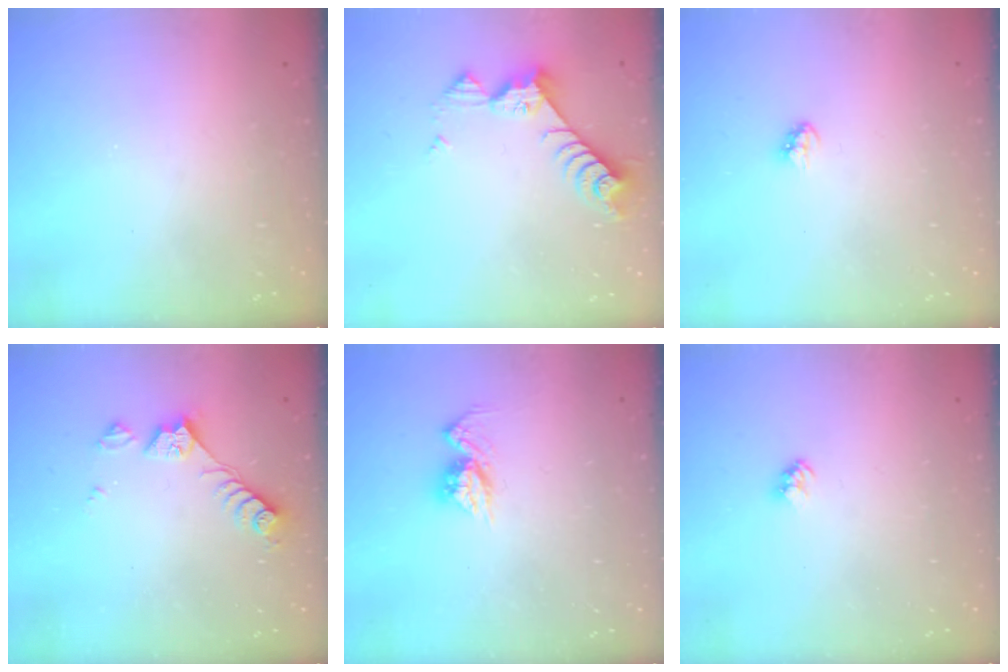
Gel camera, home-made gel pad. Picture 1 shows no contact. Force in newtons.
{"total": 8.6, "press": 8.5, "slide": 0.8}
{"total": 2.9, "press": 2.9, "slide": 0.2}
{"total": 8.5, "press": 8.5, "slide": 0.5}
{"total": 8.1, "press": 8.1, "slide": 0.8}
{"total": 2.4, "press": 2.4, "slide": 0.2}